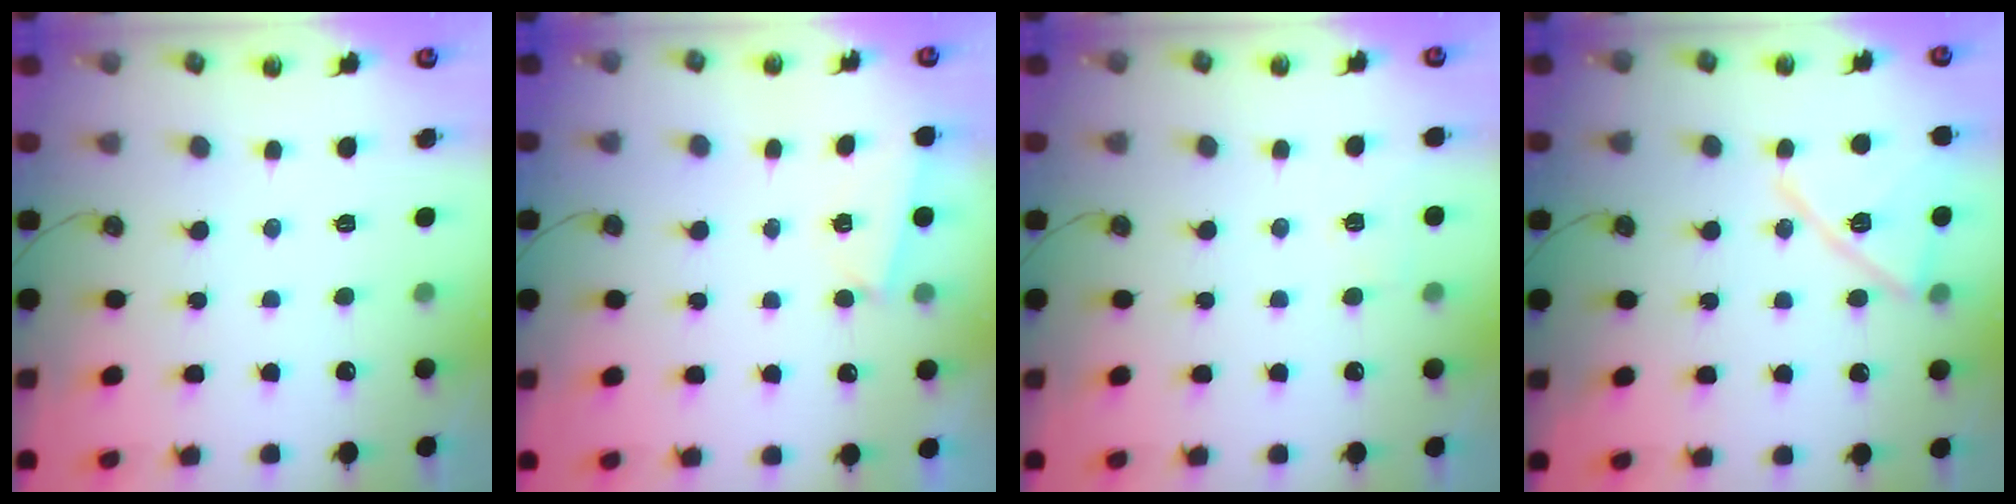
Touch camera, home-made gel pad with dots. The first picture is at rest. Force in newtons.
{"total": 2.5, "press": 1.5, "slide": 2.0}
{"total": 4.1, "press": 3.3, "slide": 2.5}
{"total": 14.8, "press": 14.7, "slide": 1.8}